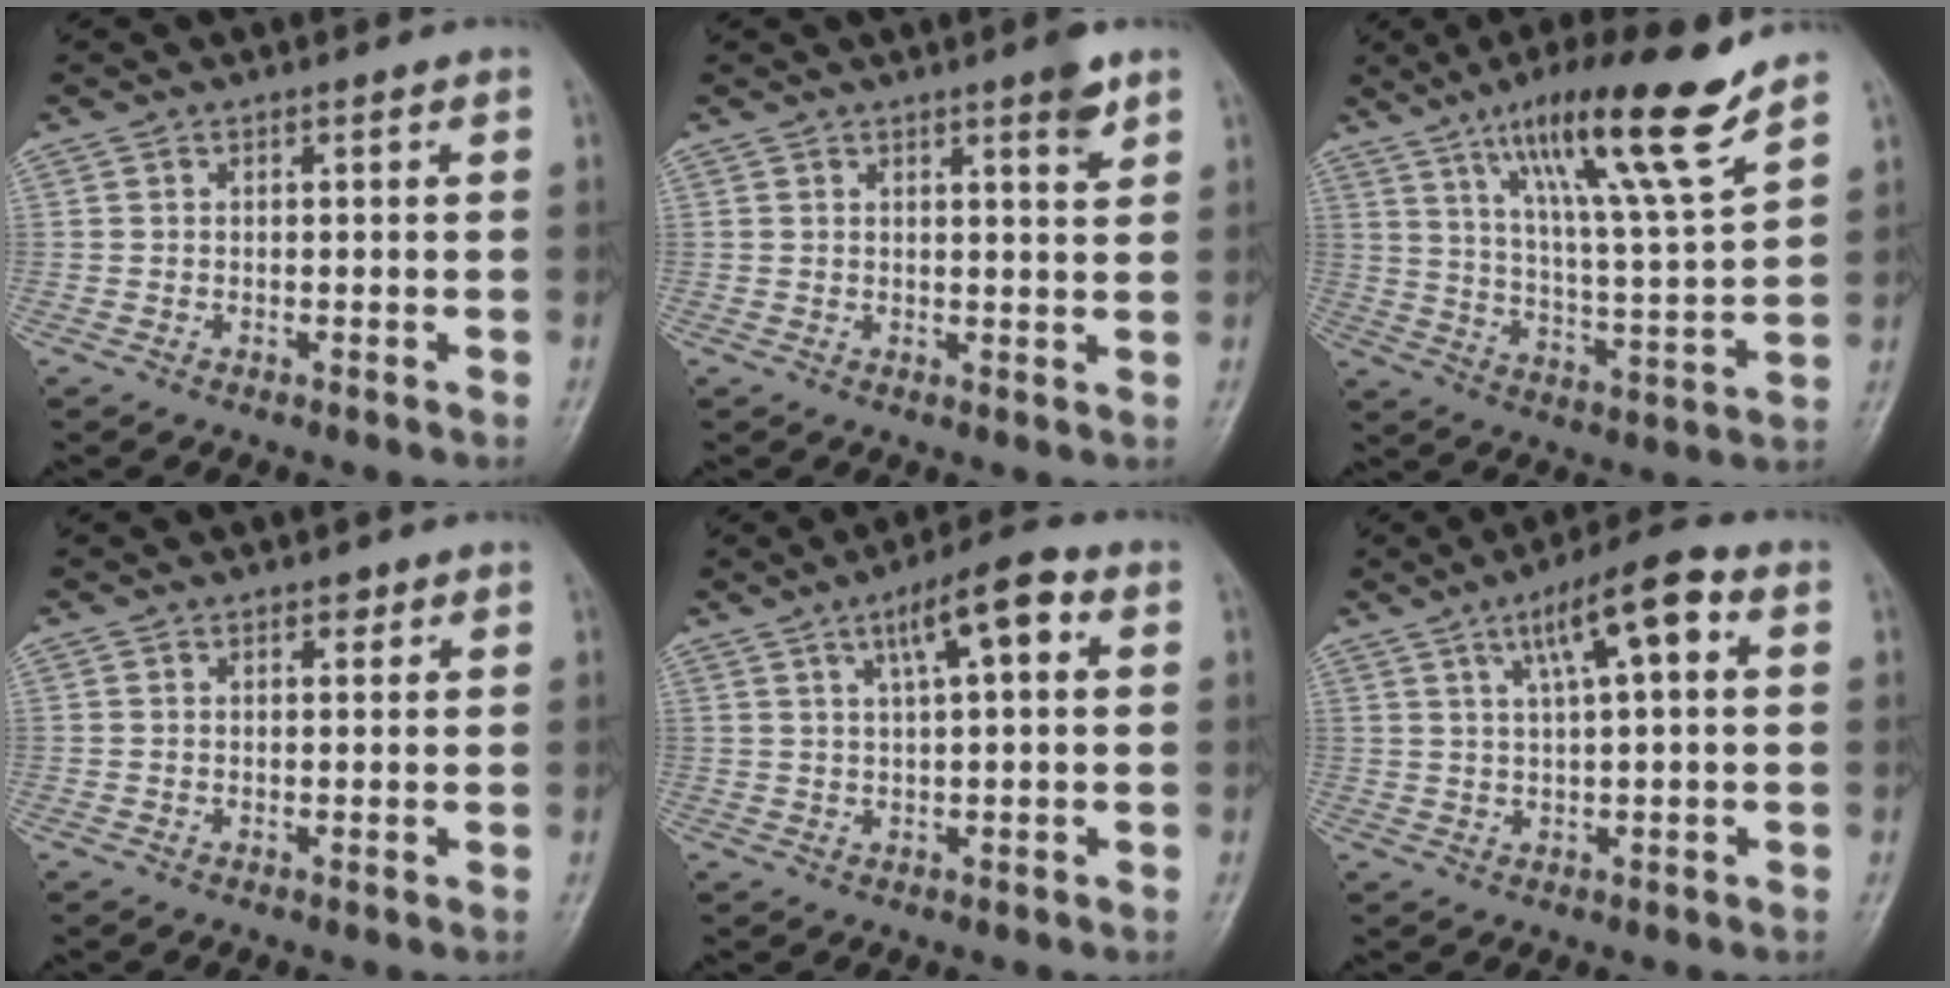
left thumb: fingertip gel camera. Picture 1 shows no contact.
{"total": 3.7, "force": [2.4, 0.5, 2.7], "torque": [-0.034, -0.017, 0.033]}
{"total": 17.9, "force": [11.7, 0.9, 13.5], "torque": [-0.213, -0.059, 0.196]}
{"total": 1.5, "force": [1.0, 0.9, 0.8], "torque": [-0.001, -0.004, 0.011]}
{"total": 8.5, "force": [3.2, 2.3, 7.5], "torque": [-0.116, 0.011, 0.047]}
{"total": 9.9, "force": [3.6, 2.4, 9.0], "torque": [-0.148, 0.014, 0.056]}